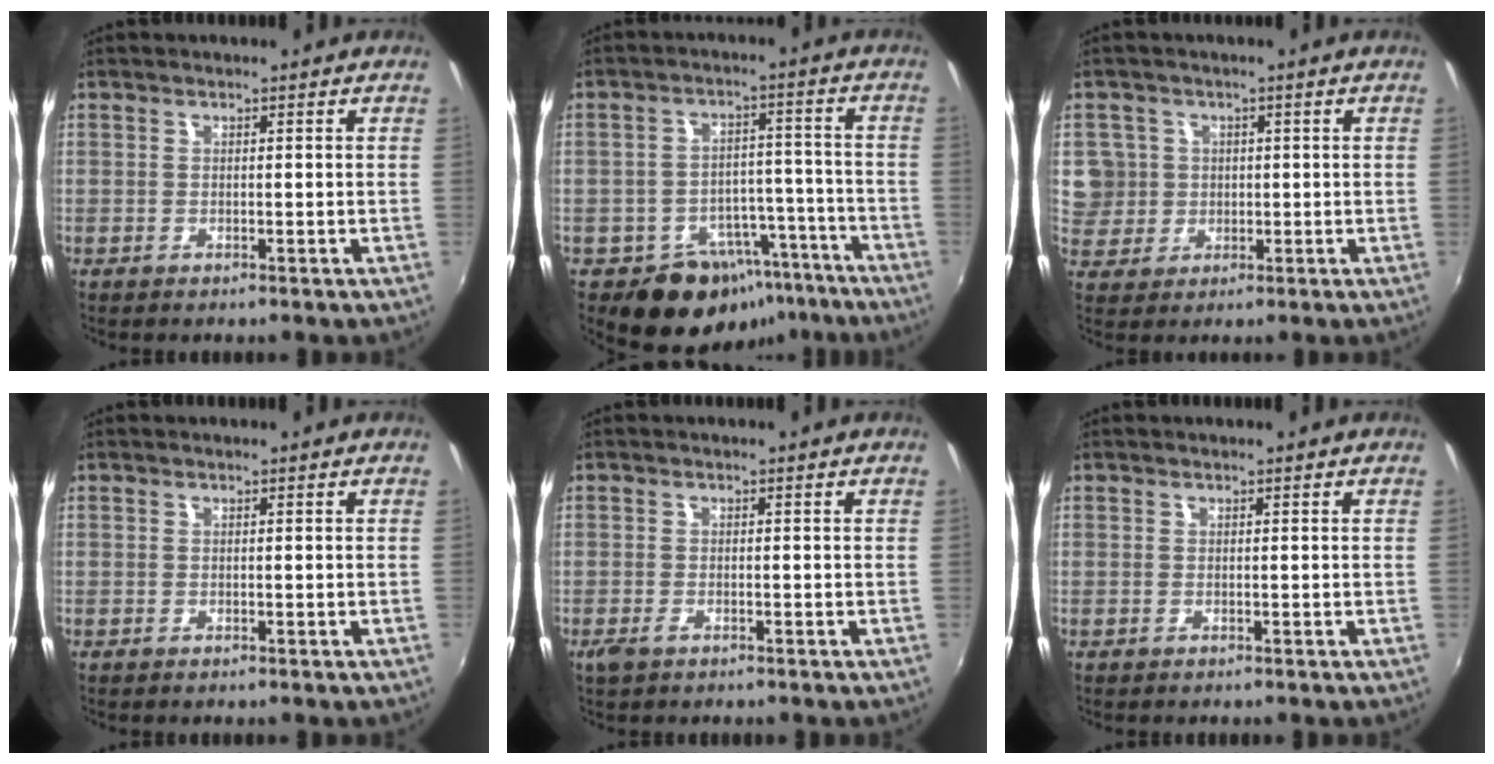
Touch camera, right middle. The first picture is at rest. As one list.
[{"total": 13.1, "force": [-8.5, 8.9, 4.3], "torque": [-0.076, 0.031, -0.093]}, {"total": 6.7, "force": [0.8, 6.6, 1.0], "torque": [-0.022, 0.008, 0.017]}, {"total": 0.0}, {"total": 1.9, "force": [-1.2, 0.9, 1.1], "torque": [-0.025, -0.006, -0.023]}, {"total": 0.0}]